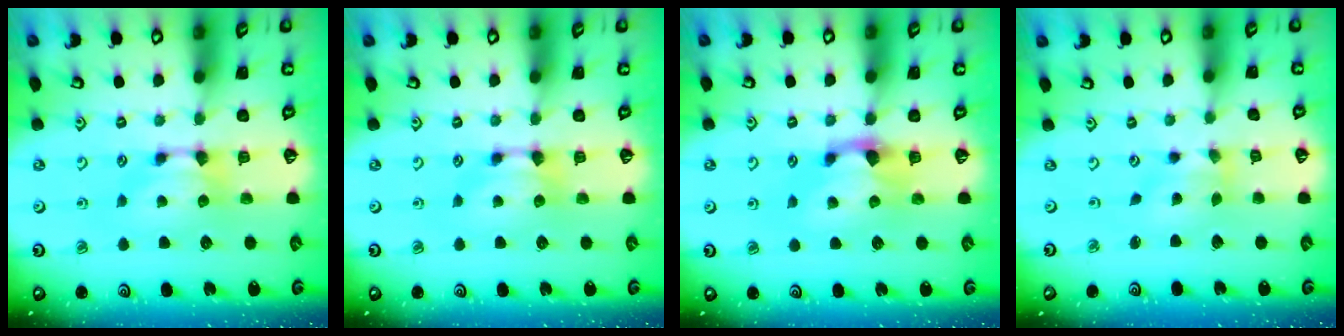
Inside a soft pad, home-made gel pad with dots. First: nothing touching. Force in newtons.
{"total": 0.0}
{"total": 1.4, "press": 0.9, "slide": 1.0}
{"total": 1.6, "press": 1.0, "slide": 1.3}